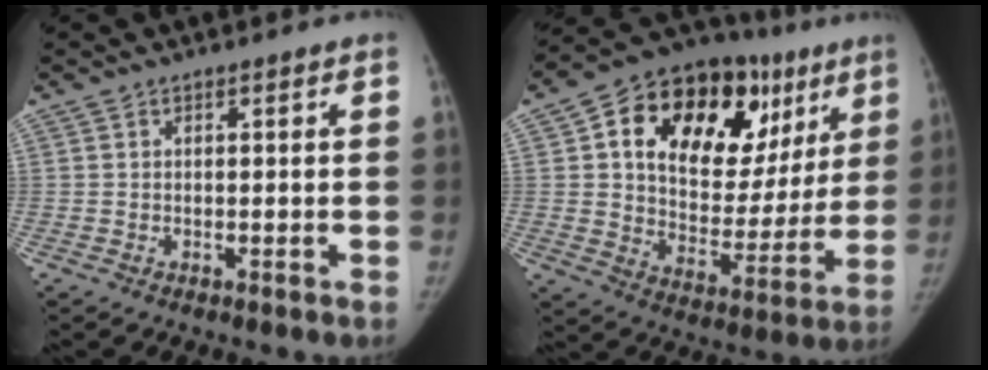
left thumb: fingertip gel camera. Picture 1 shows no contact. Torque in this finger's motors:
{"motor_torque": [1.99, 2.12, 1.49, -1.28, 0.11]}